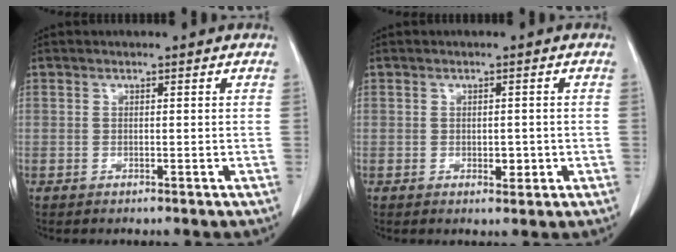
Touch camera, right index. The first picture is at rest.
{"total": 2.0, "force": [-0.5, 1.2, 1.6], "torque": [-0.021, 0.001, -0.001]}